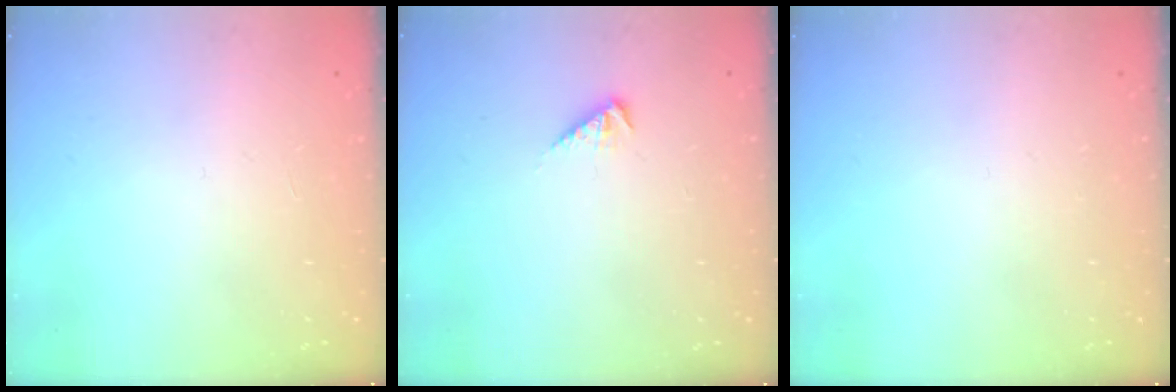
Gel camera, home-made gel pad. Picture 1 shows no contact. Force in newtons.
{"total": 3.2, "press": 3.2, "slide": 0.6}
{"total": 0.0}